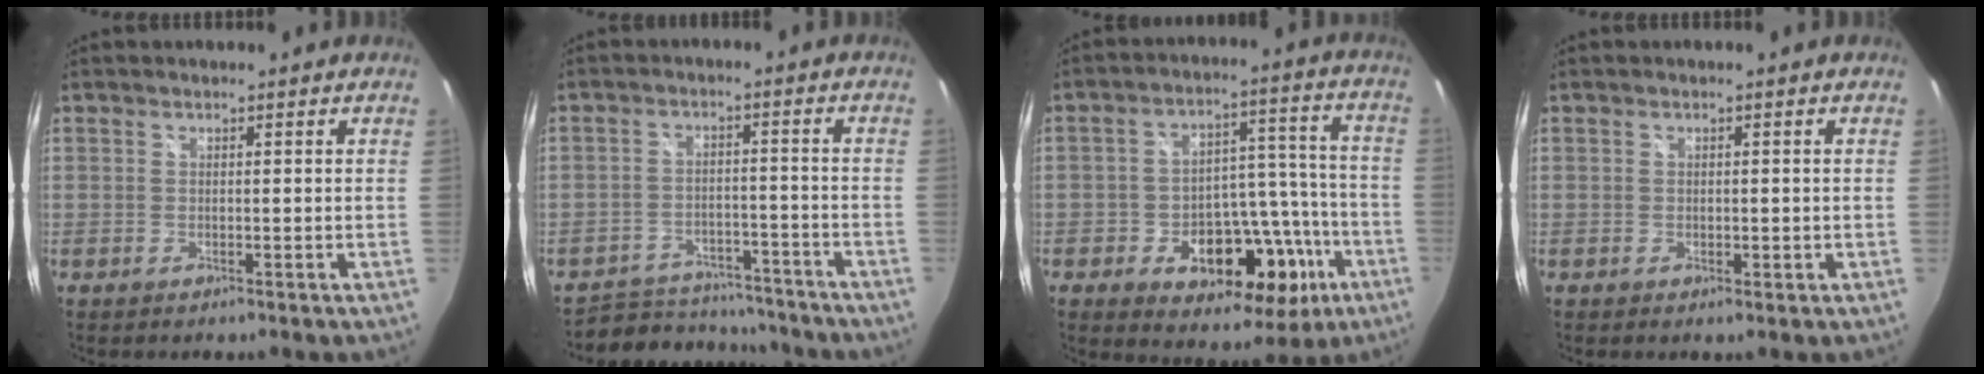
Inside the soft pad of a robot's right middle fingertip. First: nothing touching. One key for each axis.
{"total": 12.5, "fx": -10.9, "fy": 5.5, "fz": 2.8, "tx": -0.072, "ty": 0.020, "tz": -0.142}
{"total": 18.5, "fx": -8.0, "fy": 11.4, "fz": 12.2, "tx": -0.196, "ty": 0.033, "tz": -0.095}
{"total": 1.0, "fx": -0.2, "fy": 0.7, "fz": 0.7, "tx": -0.008, "ty": 0.000, "tz": -0.003}